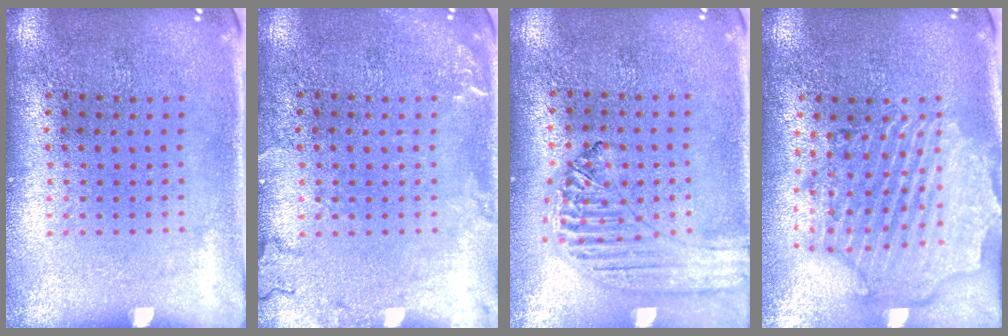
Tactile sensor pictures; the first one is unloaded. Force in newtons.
{"total": 1.7, "press": 1.6, "slide": 0.3}
{"total": 1.2, "press": 1.2, "slide": 0.1}
{"total": 2.6, "press": 2.4, "slide": 1.1}